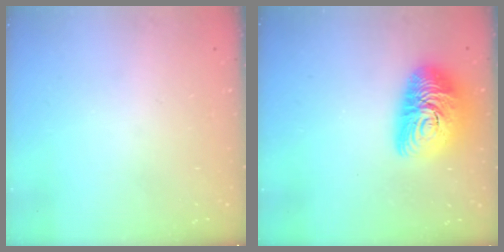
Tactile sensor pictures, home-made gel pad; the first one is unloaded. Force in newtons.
{"total": 14.6, "press": 14.6, "slide": 1.0}